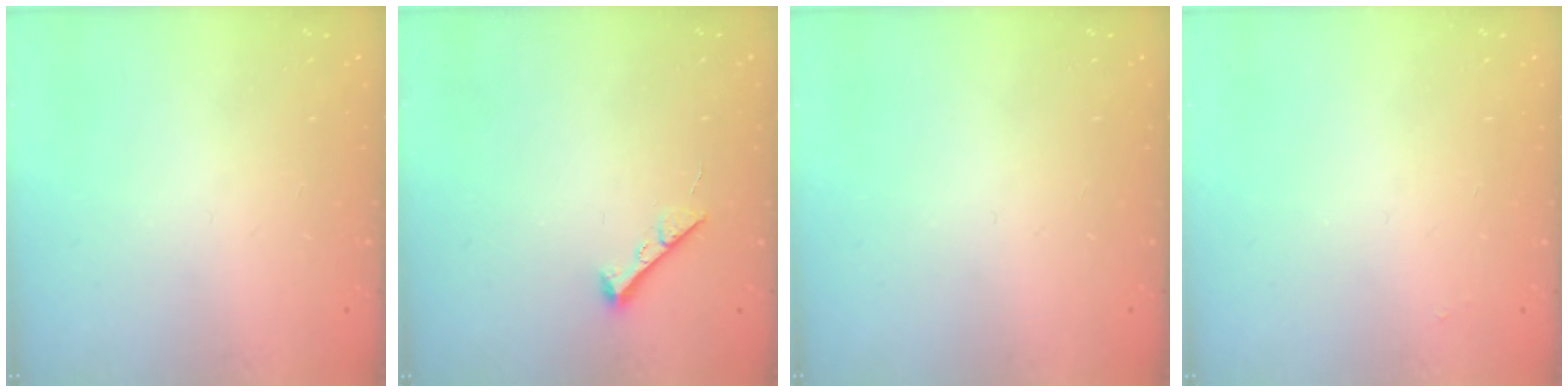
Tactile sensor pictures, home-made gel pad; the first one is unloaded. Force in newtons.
{"total": 5.4, "press": 5.4, "slide": 0.8}
{"total": 0.0}
{"total": 1.9, "press": 1.9, "slide": 0.3}